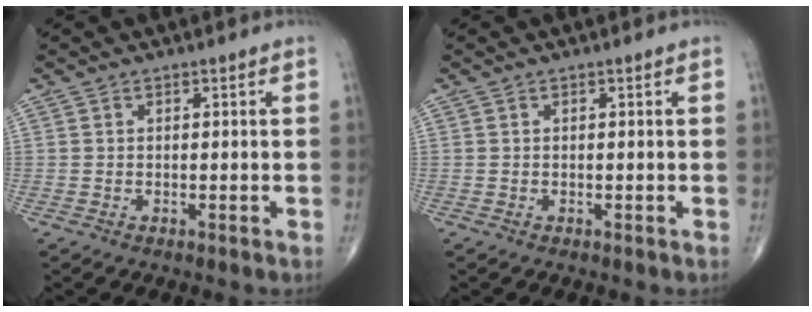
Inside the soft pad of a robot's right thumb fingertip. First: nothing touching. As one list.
[{"total": 0.0}]